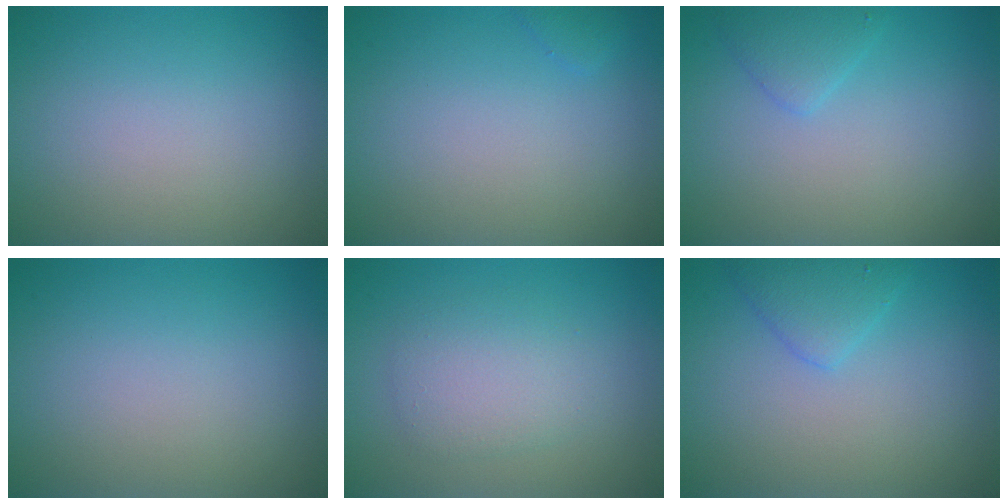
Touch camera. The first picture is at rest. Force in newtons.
{"total": 0.7, "press": 0.7, "slide": 0.0}
{"total": 1.7, "press": 1.7, "slide": 0.1}
{"total": 0.0}
{"total": 2.9, "press": 2.9, "slide": 0.1}
{"total": 2.2, "press": 2.2, "slide": 0.2}